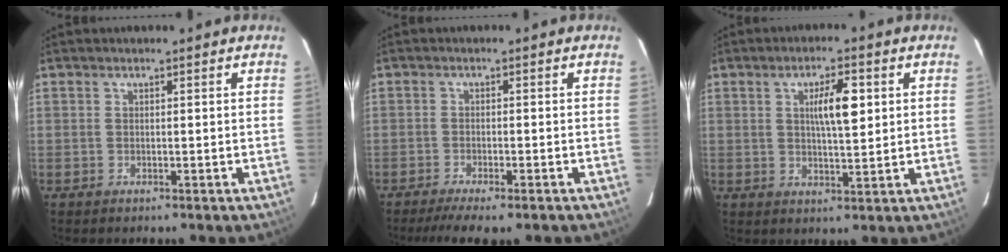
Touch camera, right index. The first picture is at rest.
{"total": 7.5, "force": [-6.1, 1.4, 4.2], "torque": [-0.057, -0.011, -0.092]}
{"total": 5.7, "force": [1.3, 1.0, 5.4], "torque": [-0.095, 0.006, 0.022]}